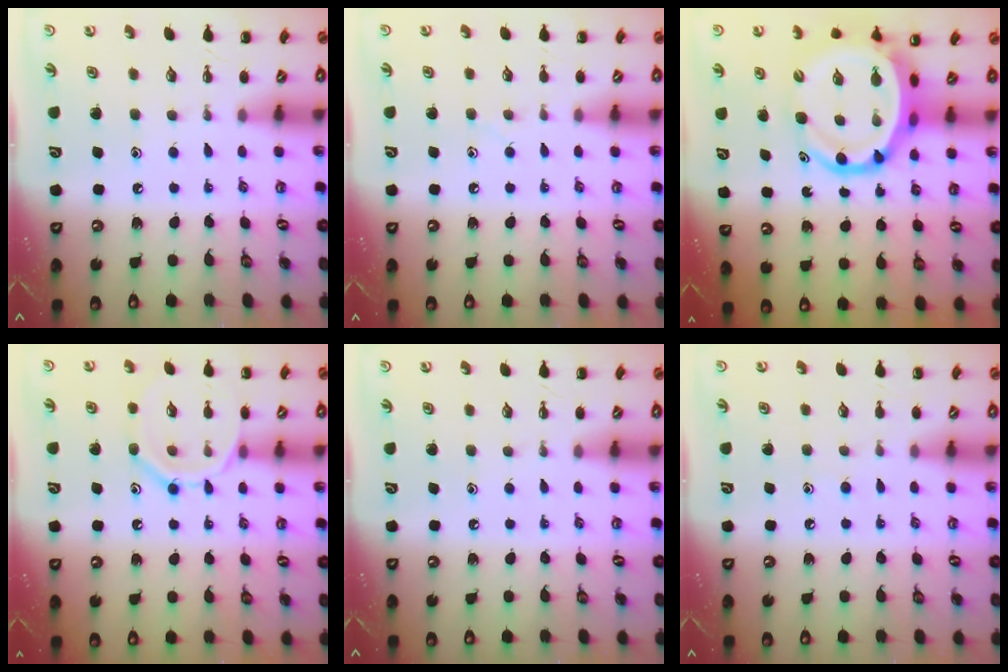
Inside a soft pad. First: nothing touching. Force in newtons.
{"total": 3.8, "press": 3.6, "slide": 1.0}
{"total": 12.6, "press": 12.1, "slide": 3.5}
{"total": 10.7, "press": 10.7, "slide": 0.4}
{"total": 0.0}
{"total": 4.5, "press": 4.1, "slide": 1.9}